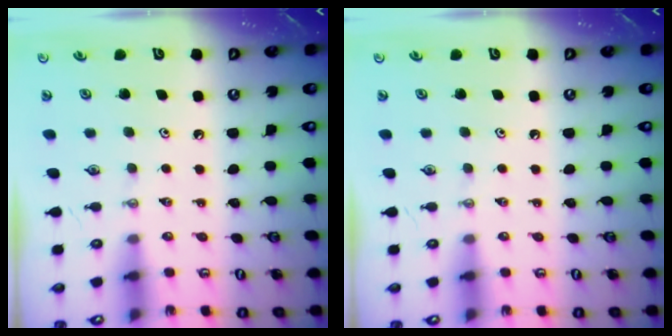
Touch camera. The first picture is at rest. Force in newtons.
{"total": 0.0}